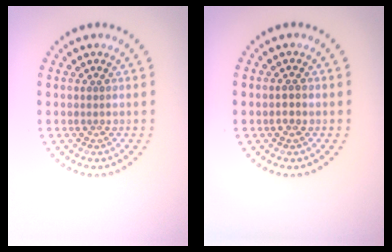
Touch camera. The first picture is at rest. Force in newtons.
{"total": 1.0, "press": 1.0, "slide": 0.2}